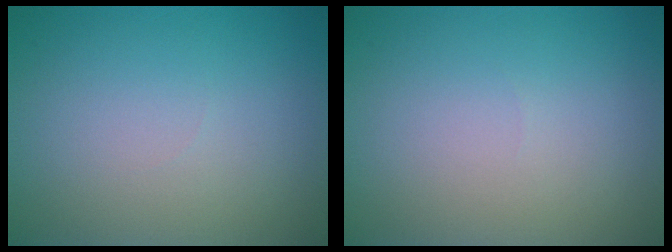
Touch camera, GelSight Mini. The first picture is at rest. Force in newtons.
{"total": 0.0}